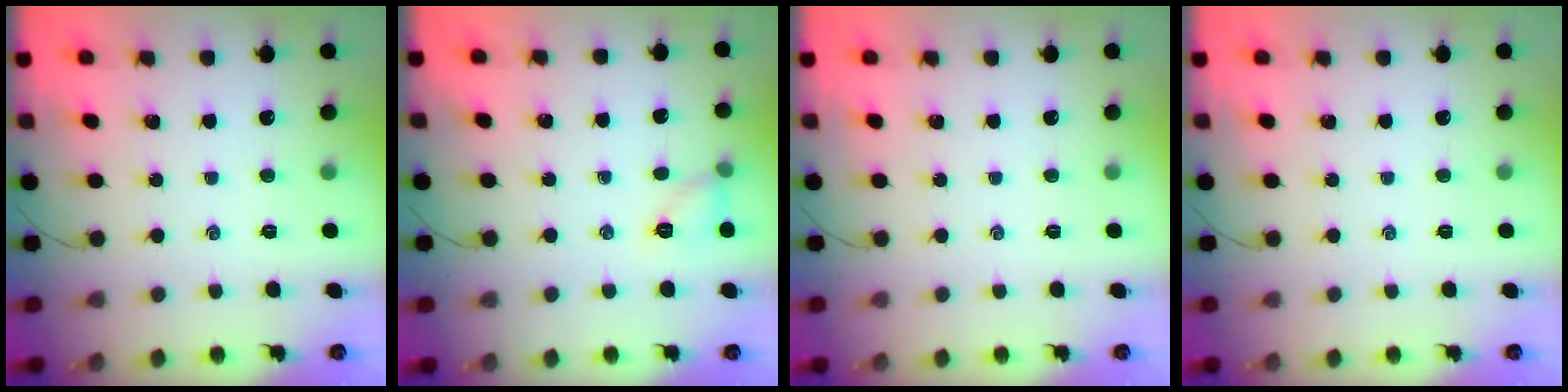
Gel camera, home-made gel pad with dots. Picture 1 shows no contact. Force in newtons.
{"total": 6.5, "press": 6.4, "slide": 0.8}
{"total": 0.0}
{"total": 0.0}